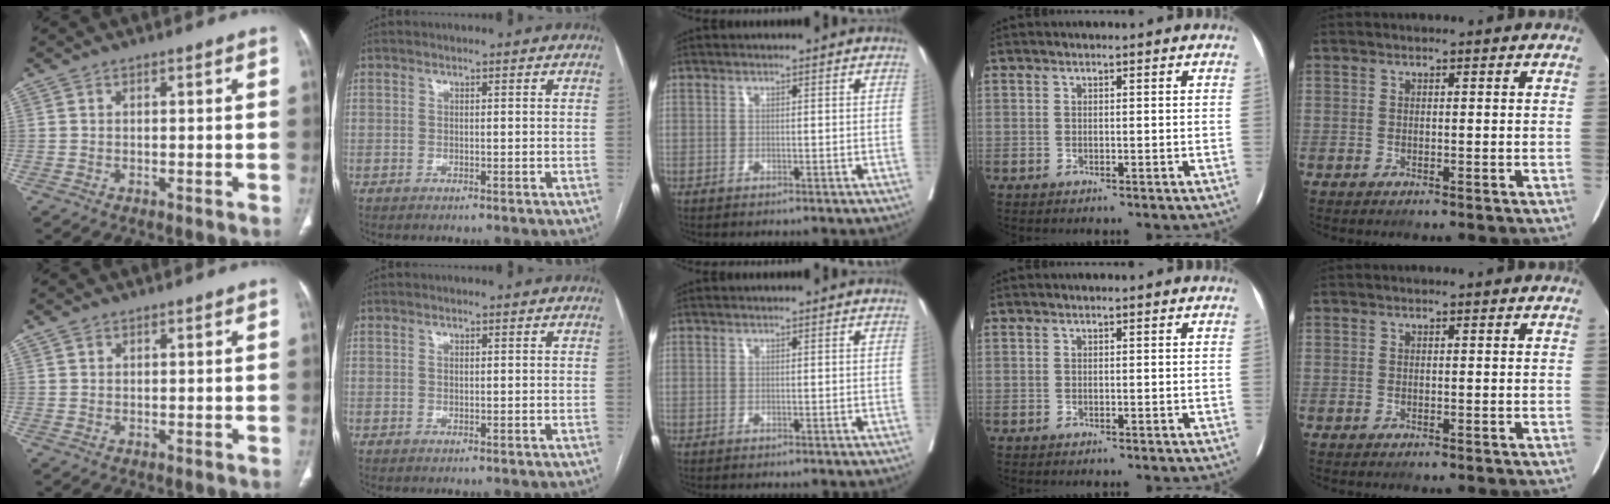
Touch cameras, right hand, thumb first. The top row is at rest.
{"thumb": {"total": 0.7, "force": [0.5, 0.5, 0.2], "torque": [0.000, -0.002, 0.008]}, "index": {"total": 0.6, "force": [0.2, 0.4, 0.5], "torque": [-0.012, 0.000, 0.004]}}